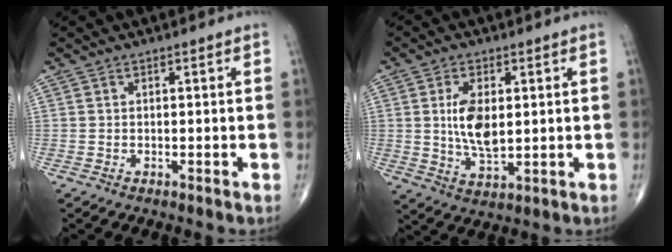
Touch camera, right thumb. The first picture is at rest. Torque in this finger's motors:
{"motor_torque": [2.52, 2.49, 1.15, -0.31, 0.12]}